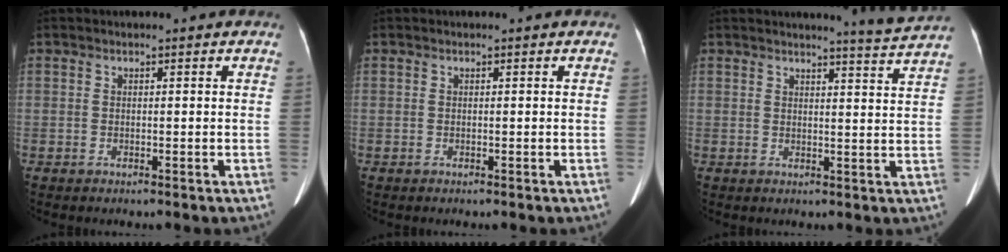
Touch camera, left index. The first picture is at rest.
{"total": 0.0}
{"total": 4.8, "force": [4.4, -1.8, 0.5], "torque": [-0.021, -0.050, 0.045]}